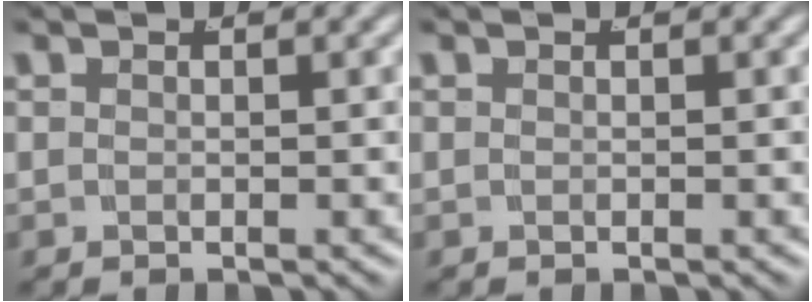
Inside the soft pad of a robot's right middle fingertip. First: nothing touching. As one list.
[{"total": 0.0}]